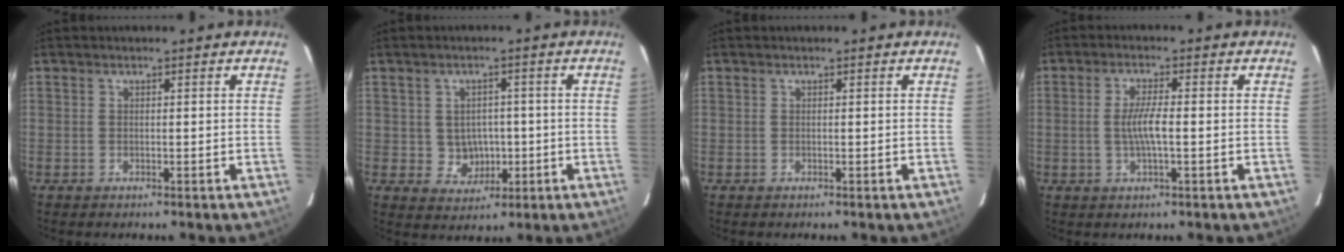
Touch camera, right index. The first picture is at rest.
{"total": 5.1, "force": [-0.5, 4.9, 1.5], "torque": [-0.037, 0.013, 0.009]}
{"total": 0.0}
{"total": 4.5, "force": [-0.6, 0.5, 4.5], "torque": [-0.083, -0.002, -0.010]}